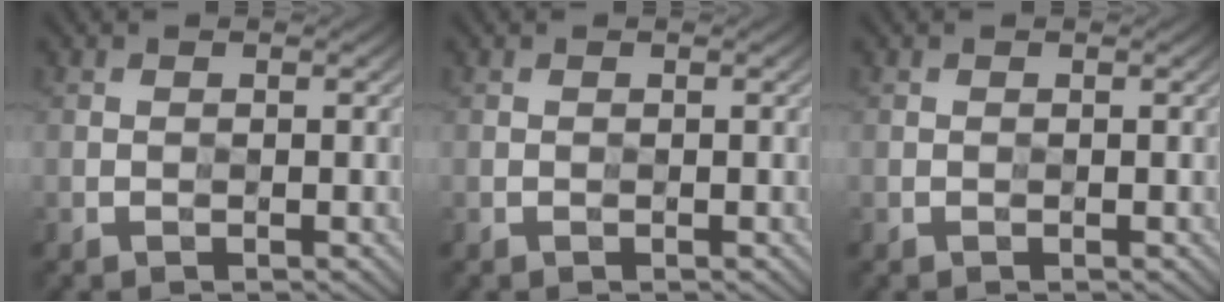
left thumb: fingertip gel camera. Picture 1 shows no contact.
{"total": 0.0}
{"total": 0.0}